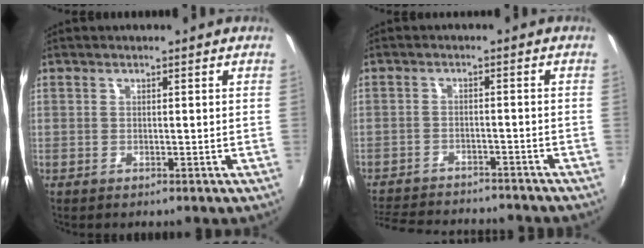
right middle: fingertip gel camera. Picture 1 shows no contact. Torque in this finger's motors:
{"motor_torque": [0.92, -1.22, 0.09, 0.05]}